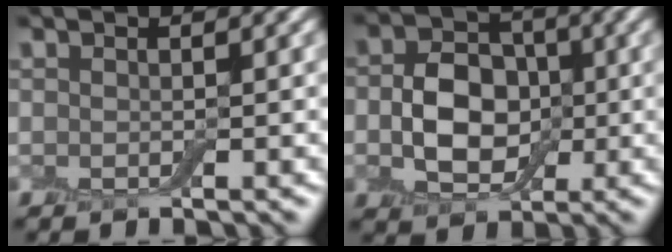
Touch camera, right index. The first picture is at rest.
{"total": 5.3, "force": [-0.4, 4.2, 3.2], "torque": [-0.053, 0.004, -0.007]}